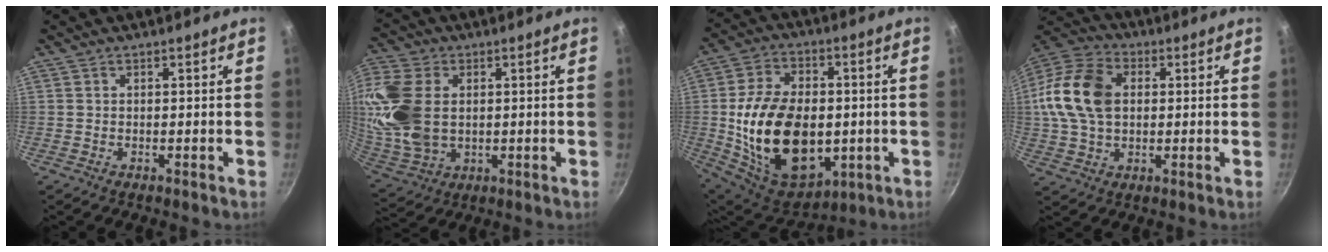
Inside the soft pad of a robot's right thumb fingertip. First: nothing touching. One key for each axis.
{"total": 16.7, "fx": 2.1, "fy": 11.6, "fz": 11.9, "tx": -0.245, "ty": -0.011, "tz": 0.050}
{"total": 24.4, "fx": -2.1, "fy": 16.0, "fz": 18.3, "tx": -0.303, "ty": 0.006, "tz": -0.016}
{"total": 16.4, "fx": 2.0, "fy": 11.4, "fz": 11.6, "tx": -0.213, "ty": 0.023, "tz": 0.023}